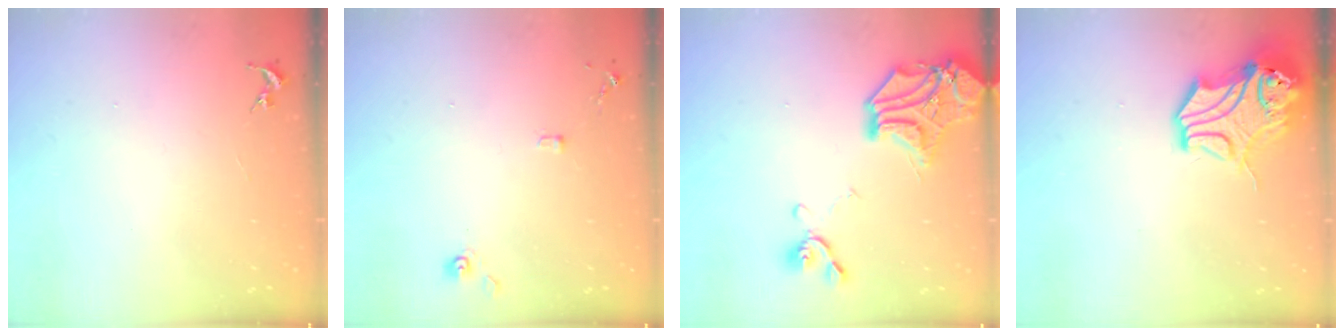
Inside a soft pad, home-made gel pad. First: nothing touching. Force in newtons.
{"total": 6.5, "press": 6.4, "slide": 0.6}
{"total": 17.6, "press": 17.6, "slide": 1.5}
{"total": 14.2, "press": 14.1, "slide": 1.9}